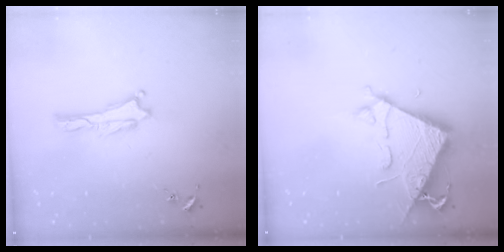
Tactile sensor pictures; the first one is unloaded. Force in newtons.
{"total": 6.8, "press": 6.7, "slide": 0.6}